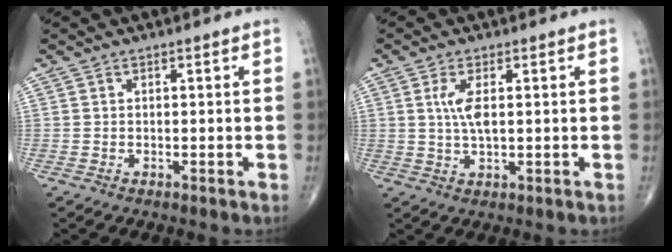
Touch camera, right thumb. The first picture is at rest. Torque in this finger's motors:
{"motor_torque": [2.38, 2.28, 0.18, -0.26, 0.03]}